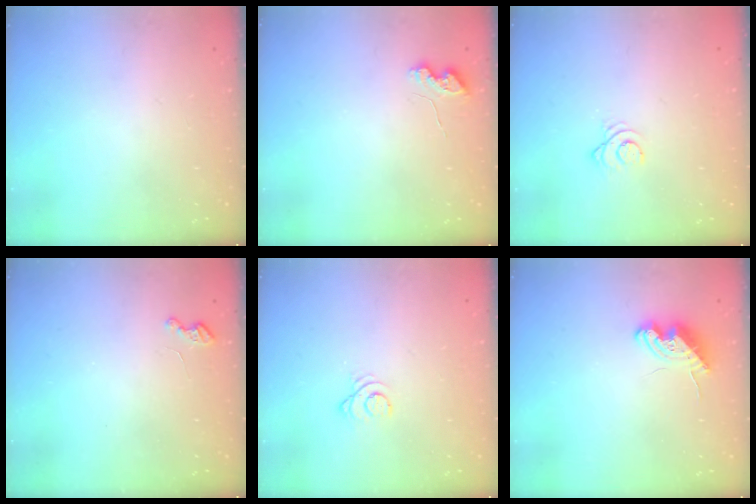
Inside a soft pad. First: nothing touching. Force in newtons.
{"total": 5.1, "press": 5.1, "slide": 0.7}
{"total": 2.5, "press": 2.5, "slide": 0.3}
{"total": 3.6, "press": 3.5, "slide": 0.6}
{"total": 2.7, "press": 2.7, "slide": 0.3}
{"total": 8.3, "press": 8.2, "slide": 1.2}